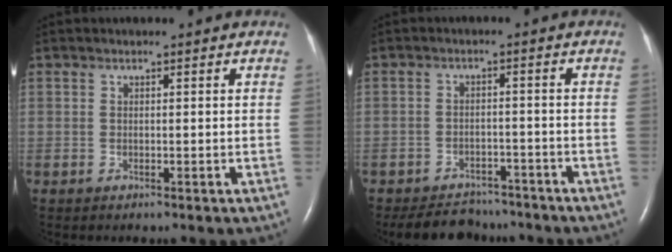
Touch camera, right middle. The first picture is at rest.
{"total": 8.0, "force": [-7.2, 3.2, 1.5], "torque": [-0.021, -0.002, -0.101]}